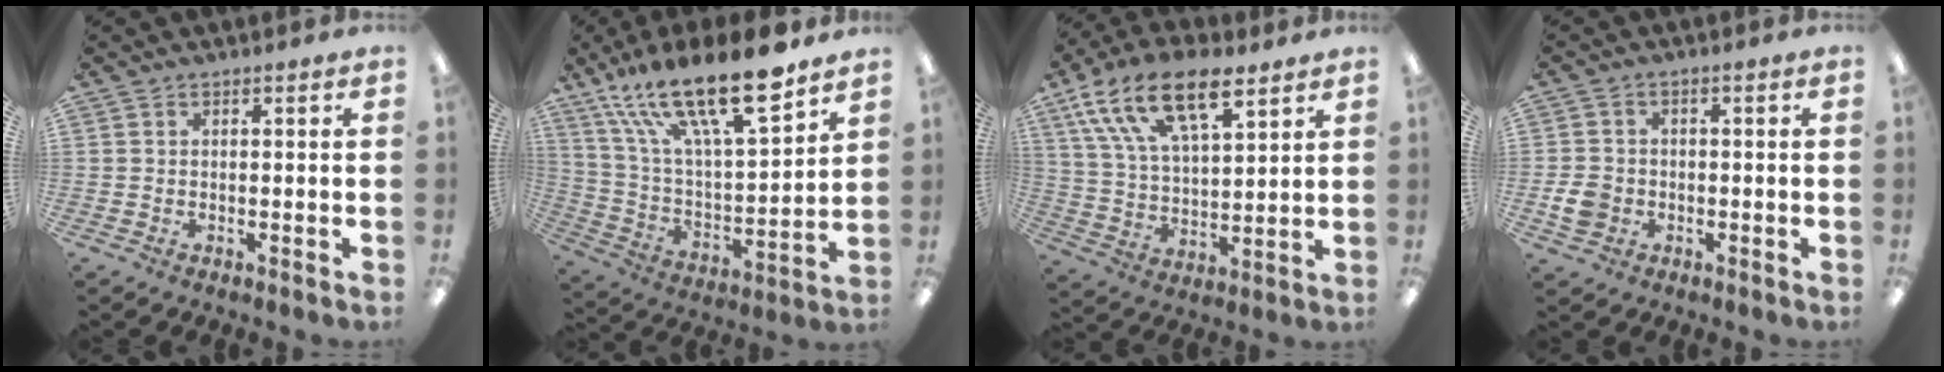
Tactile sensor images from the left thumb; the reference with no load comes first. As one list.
[{"total": 23.8, "force": [17.1, 6.4, 15.3], "torque": [-0.264, -0.108, 0.290]}, {"total": 17.7, "force": [11.1, 8.2, 11.0], "torque": [-0.201, -0.041, 0.198]}, {"total": 4.7, "force": [-1.3, 3.9, 2.3], "torque": [-0.042, 0.002, -0.027]}]